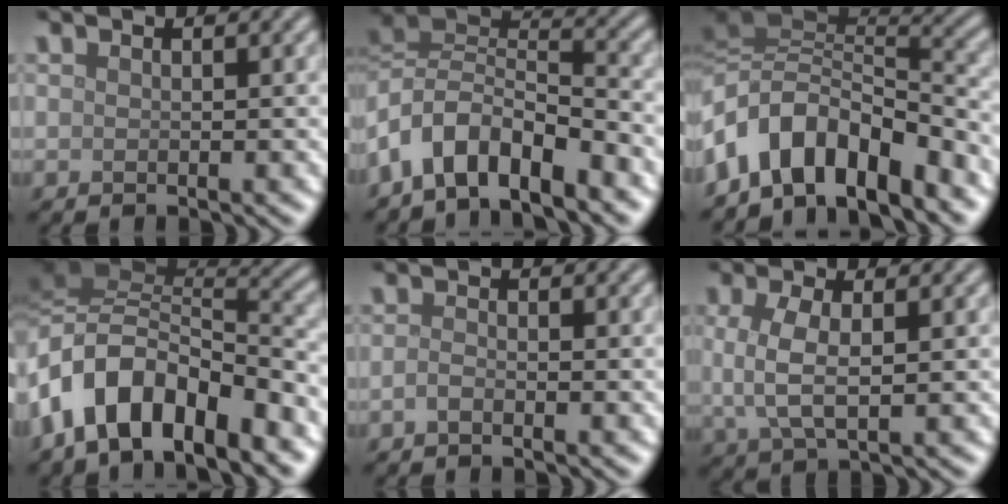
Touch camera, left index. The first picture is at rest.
{"total": 7.5, "force": [-4.4, 3.3, 5.0], "torque": [-0.079, 0.007, -0.095]}
{"total": 9.1, "force": [-4.5, 4.5, 6.4], "torque": [-0.096, 0.013, -0.088]}
{"total": 10.2, "force": [-5.5, 4.7, 7.1], "torque": [-0.111, 0.014, -0.107]}
{"total": 0.9, "force": [-0.6, 0.3, 0.6], "torque": [-0.015, 0.000, -0.013]}
{"total": 4.0, "force": [0.3, 1.9, 3.5], "torque": [-0.081, 0.001, 0.007]}